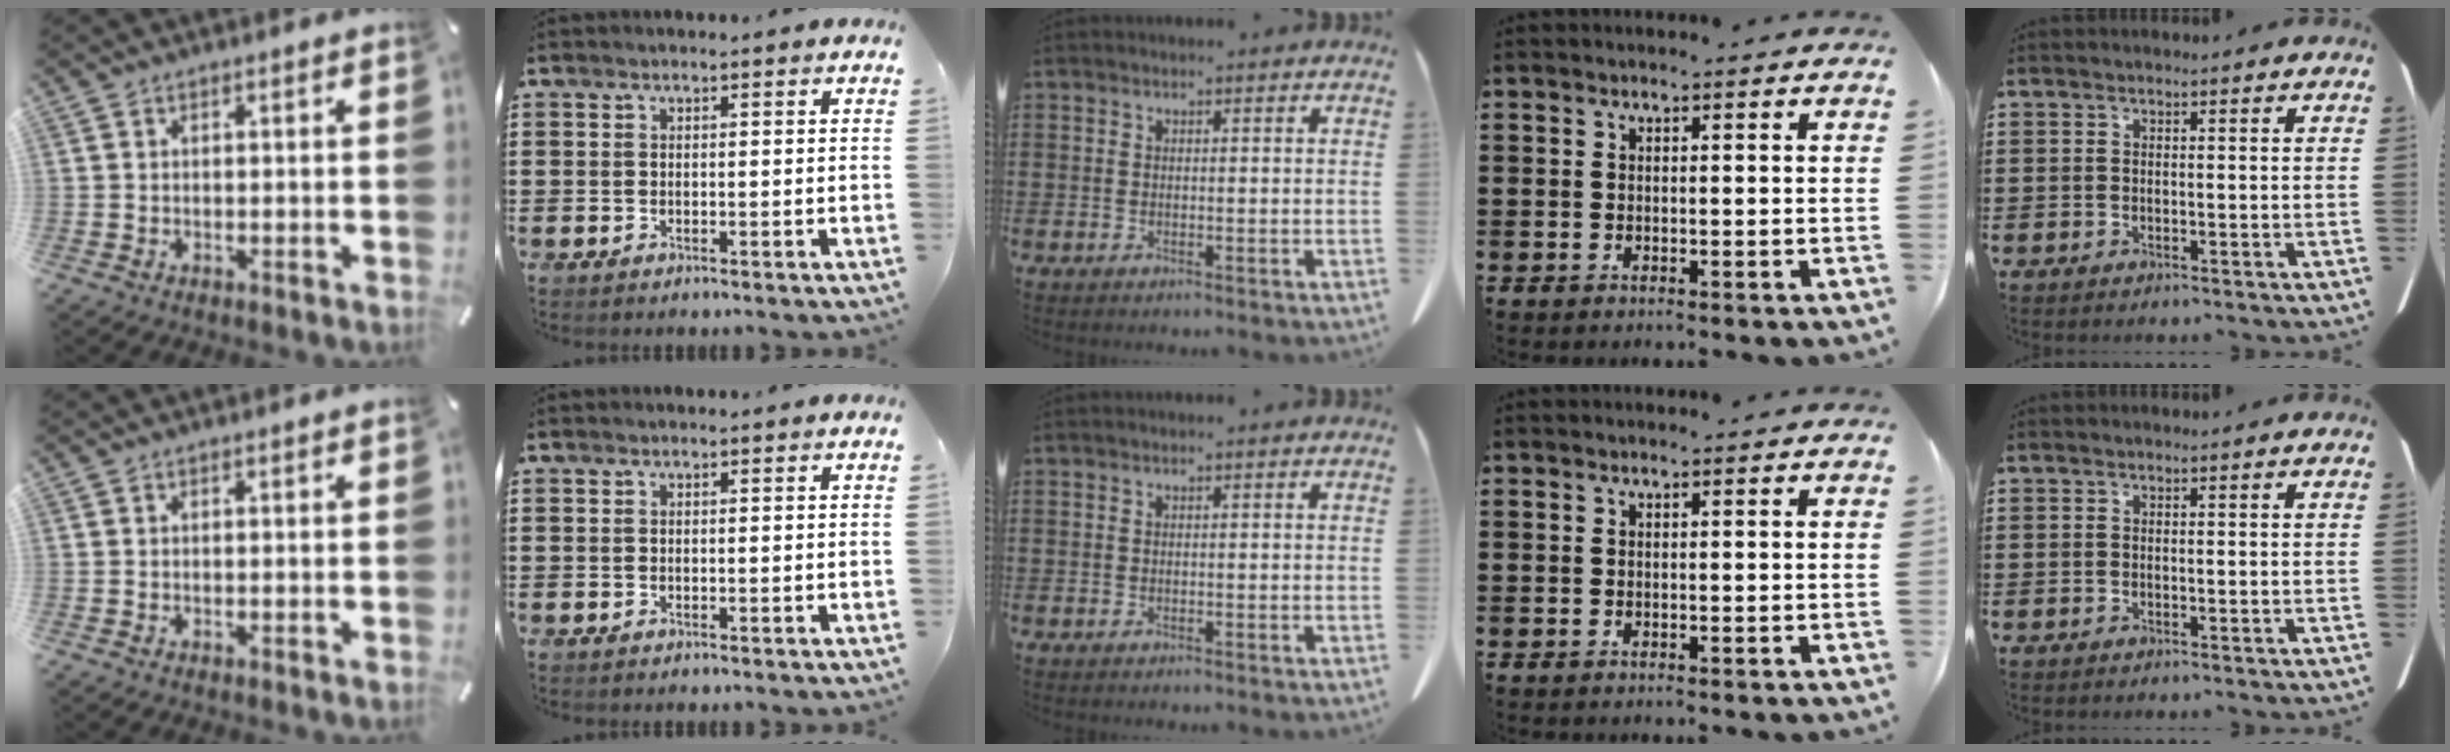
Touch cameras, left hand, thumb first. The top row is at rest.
{}